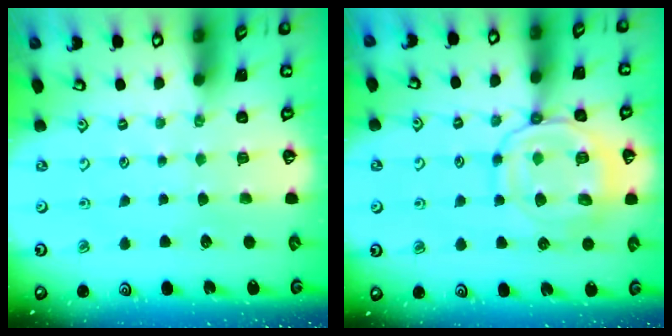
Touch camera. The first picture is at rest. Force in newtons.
{"total": 13.4, "press": 13.3, "slide": 1.4}